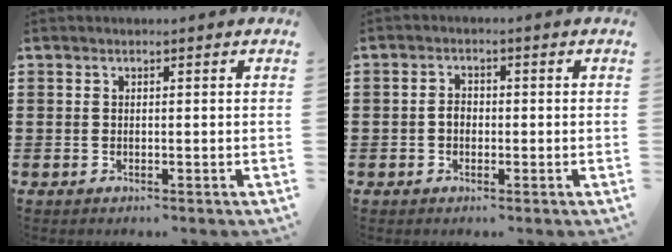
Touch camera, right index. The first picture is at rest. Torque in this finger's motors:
{"motor_torque": [0.50, -0.02, 0.22, 0.02]}